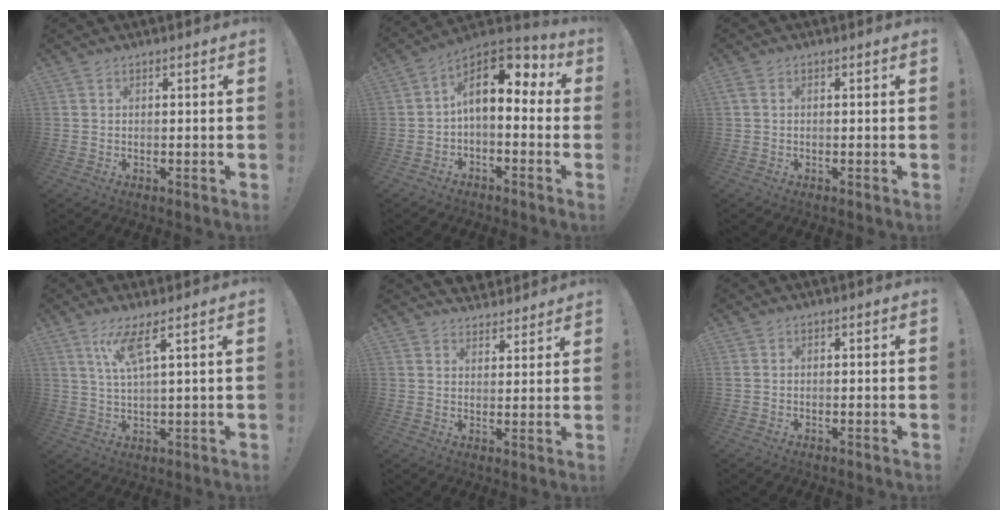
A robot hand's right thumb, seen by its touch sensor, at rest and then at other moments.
{"total": 11.7, "force": [3.5, 6.1, 9.4], "torque": [-0.145, -0.015, 0.061]}
{"total": 1.1, "force": [0.1, 0.4, 1.0], "torque": [-0.023, 0.003, 0.002]}
{"total": 7.3, "force": [3.8, 0.6, 6.2], "torque": [-0.120, -0.006, 0.062]}
{"total": 4.4, "force": [3.8, 2.2, 0.4], "torque": [-0.003, -0.031, 0.072]}
{"total": 0.0}